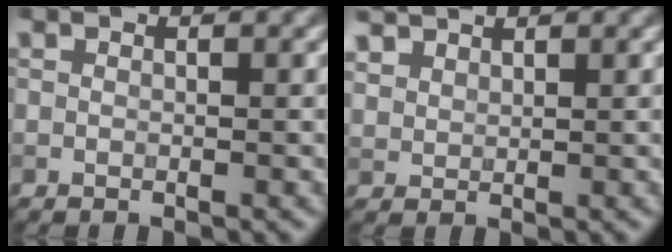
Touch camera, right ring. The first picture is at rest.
{"total": 2.3, "force": [2.0, 1.0, 0.5], "torque": [-0.023, 0.003, 0.048]}